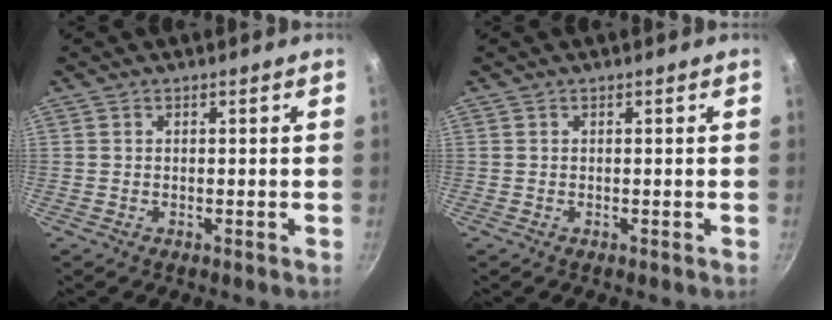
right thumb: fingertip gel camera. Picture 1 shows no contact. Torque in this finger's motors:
{"motor_torque": [0.00, 0.00, 0.00, 0.00, 0.01]}